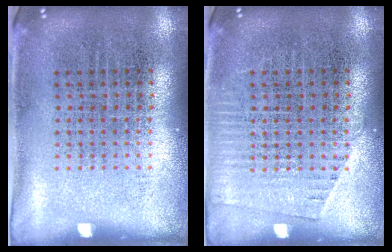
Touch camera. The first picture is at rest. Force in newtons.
{"total": 1.2, "press": 1.2, "slide": 0.1}